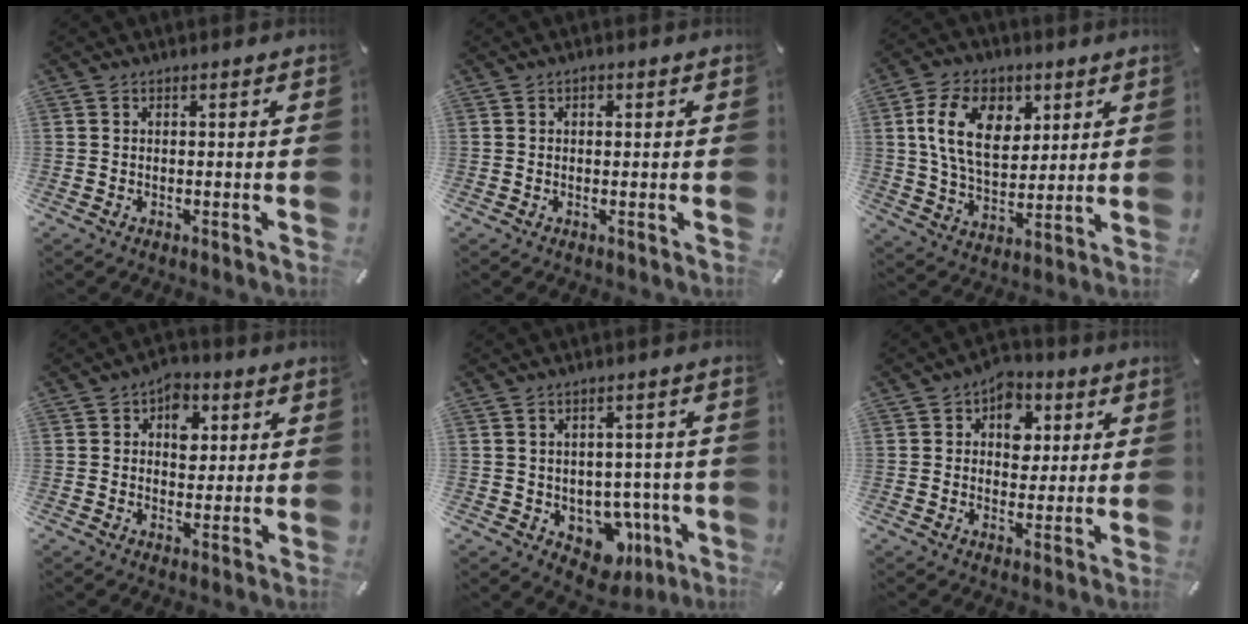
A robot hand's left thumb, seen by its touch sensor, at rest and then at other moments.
{"total": 0.8, "force": [0.2, 0.7, 0.4], "torque": [0.000, 0.001, 0.002]}
{"total": 14.3, "force": [4.9, 9.7, 9.4], "torque": [-0.173, 0.004, 0.086]}
{"total": 6.8, "force": [1.7, 5.1, 4.1], "torque": [-0.040, -0.004, 0.022]}
{"total": 8.8, "force": [-2.6, 7.1, 4.5], "torque": [-0.039, 0.006, -0.033]}
{"total": 7.8, "force": [1.8, 6.5, 3.9], "torque": [-0.044, 0.000, 0.025]}